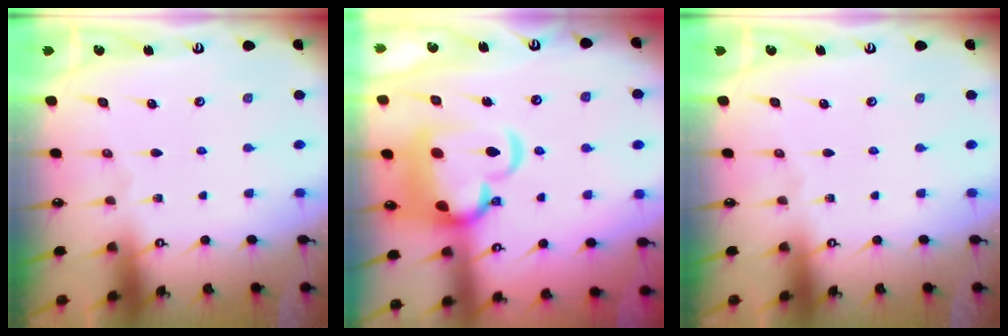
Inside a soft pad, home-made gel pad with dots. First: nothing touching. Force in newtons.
{"total": 11.4, "press": 11.2, "slide": 2.1}
{"total": 0.0}